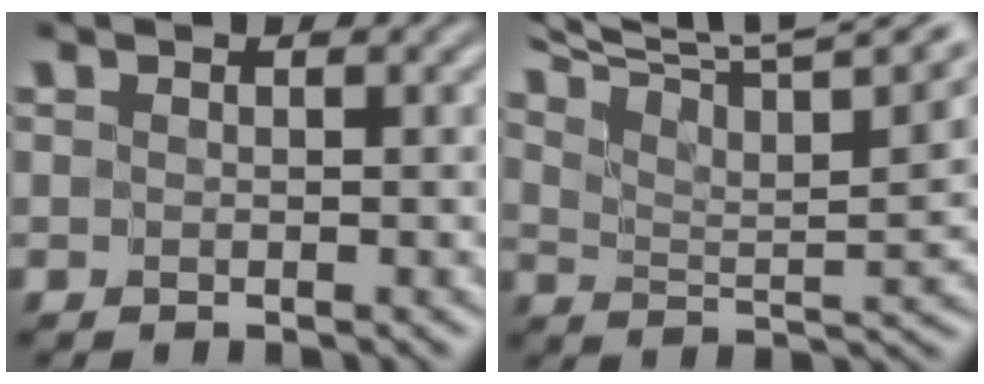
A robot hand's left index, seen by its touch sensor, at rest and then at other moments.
{"total": 12.8, "force": [10.1, 2.8, 7.4], "torque": [-0.151, 0.025, 0.139]}